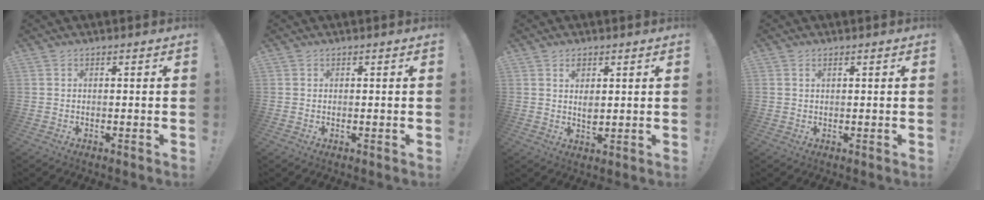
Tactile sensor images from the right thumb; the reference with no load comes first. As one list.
[{"total": 0.0}, {"total": 3.4, "force": [1.7, 1.6, 2.5], "torque": [-0.029, -0.014, 0.026]}, {"total": 0.9, "force": [0.5, 0.4, 0.6], "torque": [-0.018, 0.003, 0.011]}]